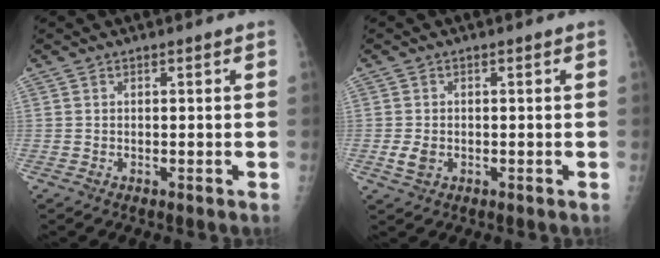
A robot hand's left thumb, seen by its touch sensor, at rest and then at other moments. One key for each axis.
{"total": 2.7, "fx": -0.6, "fy": 2.0, "fz": 1.8, "tx": -0.036, "ty": -0.002, "tz": -0.008}